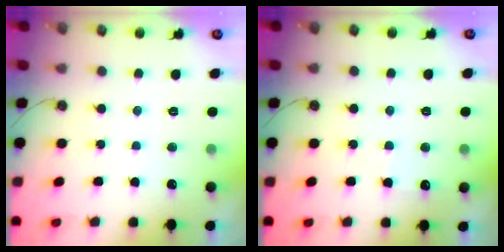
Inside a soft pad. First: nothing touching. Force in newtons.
{"total": 4.9, "press": 4.9, "slide": 0.7}